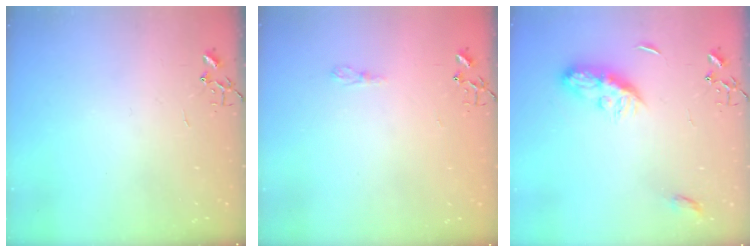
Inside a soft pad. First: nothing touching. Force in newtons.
{"total": 3.8, "press": 3.7, "slide": 0.6}
{"total": 8.5, "press": 8.4, "slide": 0.3}